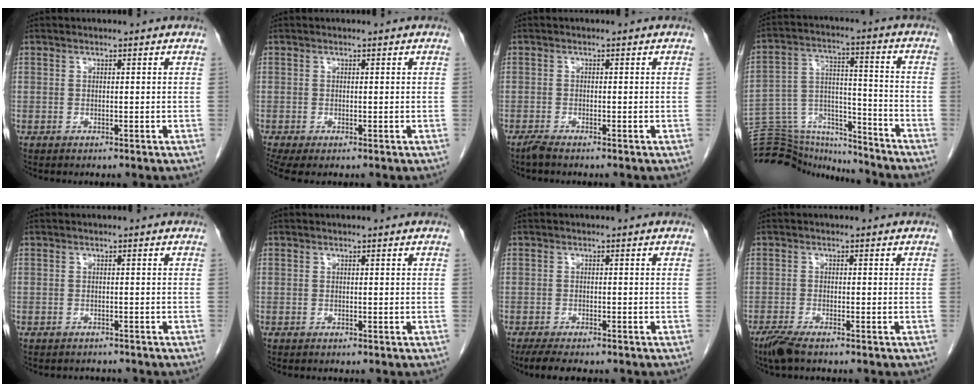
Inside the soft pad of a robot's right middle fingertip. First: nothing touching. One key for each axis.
{"total": 3.0, "fx": -1.6, "fy": 1.1, "fz": 2.2, "tx": -0.043, "ty": -0.009, "tz": -0.028}
{"total": 1.3, "fx": -1.1, "fy": -0.1, "fz": 0.7, "tx": -0.022, "ty": -0.005, "tz": -0.023}
{"total": 17.9, "fx": -17.2, "fy": 3.9, "fz": 3.3, "tx": -0.072, "ty": 0.044, "tz": -0.269}
{"total": 2.1, "fx": -1.9, "fy": 0.8, "fz": 0.1, "tx": -0.011, "ty": -0.004, "tz": -0.026}
{"total": 0.0}
{"total": 5.4, "fx": -4.3, "fy": 1.3, "fz": 3.0, "tx": -0.052, "ty": -0.015, "tz": -0.063}
{"total": 3.2, "fx": -2.4, "fy": 0.4, "fz": 2.1, "tx": -0.047, "ty": -0.010, "tz": -0.048}